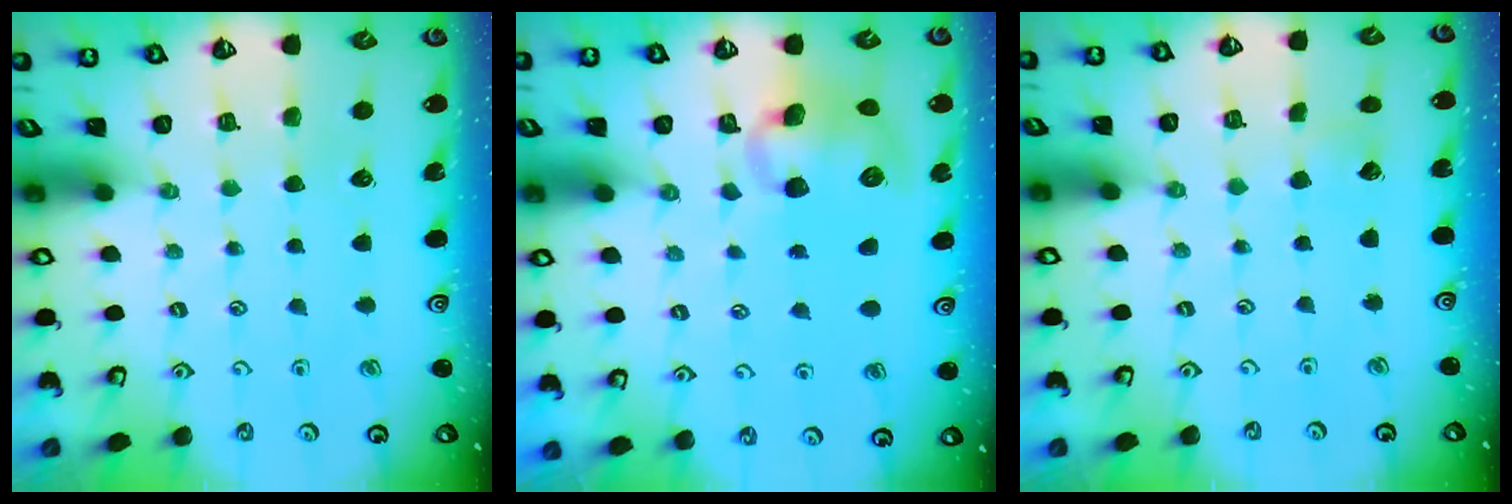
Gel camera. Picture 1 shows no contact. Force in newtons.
{"total": 11.3, "press": 11.2, "slide": 1.2}
{"total": 2.2, "press": 2.2, "slide": 0.2}